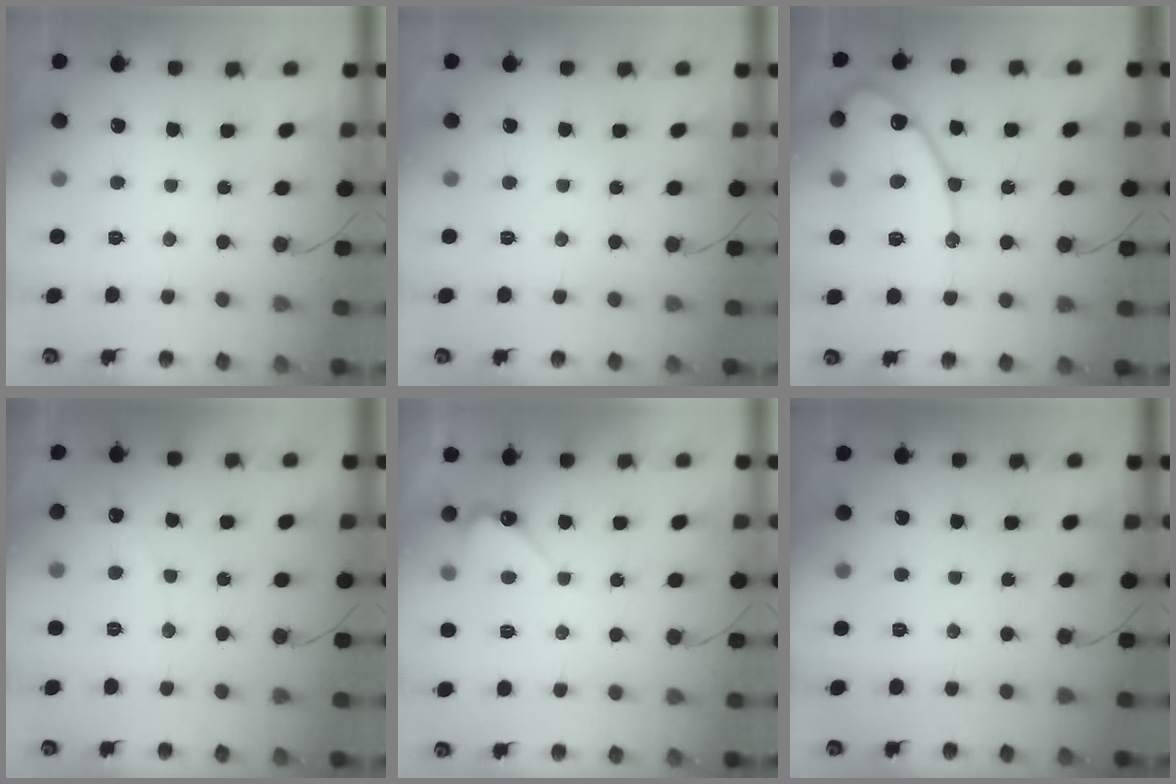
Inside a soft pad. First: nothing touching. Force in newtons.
{"total": 0.0}
{"total": 14.4, "press": 14.3, "slide": 1.3}
{"total": 2.5, "press": 2.5, "slide": 0.1}
{"total": 2.9, "press": 2.9, "slide": 0.3}
{"total": 0.0}